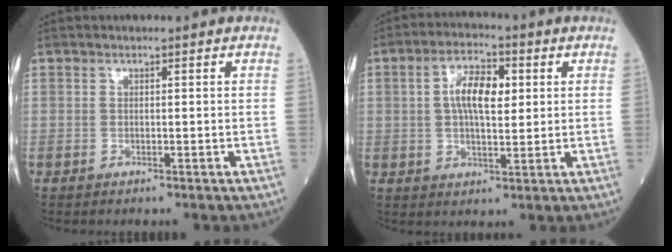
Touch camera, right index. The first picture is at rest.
{"total": 7.6, "force": [1.6, 3.0, 6.8], "torque": [-0.129, 0.016, 0.028]}